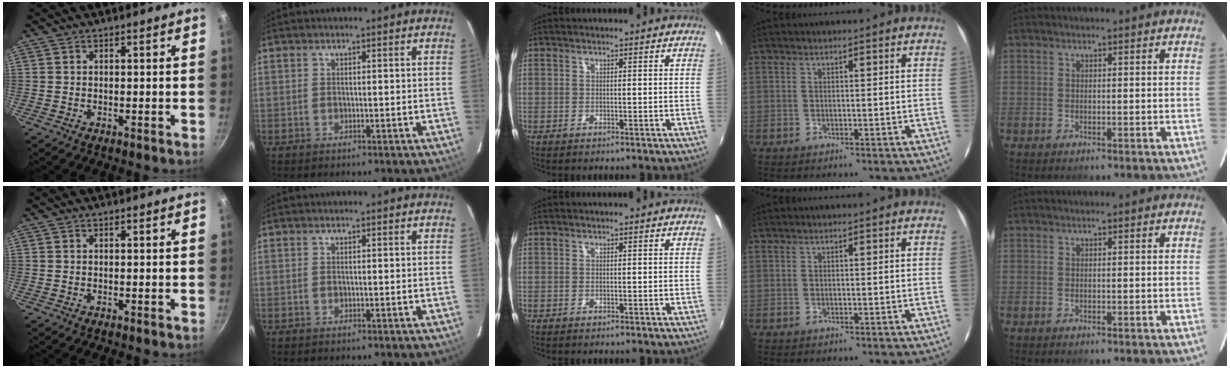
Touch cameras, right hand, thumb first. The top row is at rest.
{}